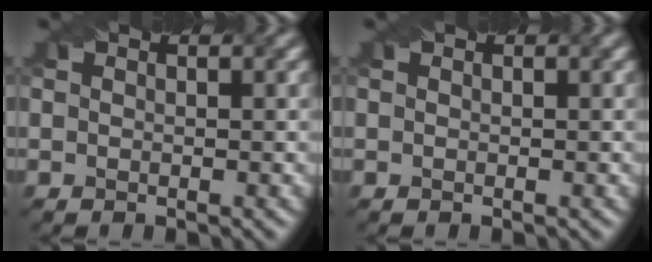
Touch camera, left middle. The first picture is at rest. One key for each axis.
{"total": 0.0}